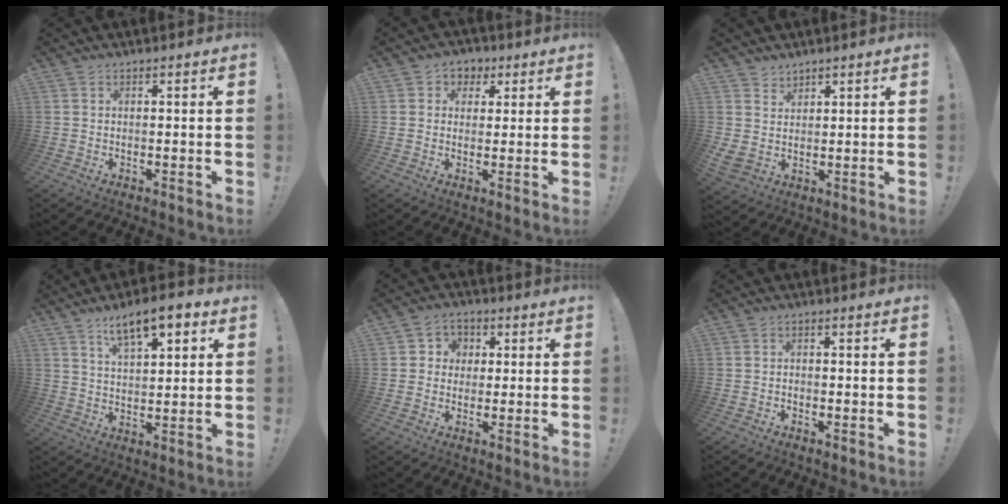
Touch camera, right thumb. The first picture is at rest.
{"total": 4.6, "force": [0.9, 4.4, 1.2], "torque": [-0.003, -0.002, 0.016]}
{"total": 5.1, "force": [2.9, 4.1, 0.8], "torque": [-0.020, -0.024, 0.062]}
{"total": 10.8, "force": [6.6, 4.1, 7.5], "torque": [-0.116, -0.026, 0.114]}
{"total": 5.4, "force": [0.1, 5.2, 1.2], "torque": [-0.014, 0.005, 0.003]}
{"total": 1.1, "force": [-1.0, 0.5, 0.2], "torque": [-0.014, 0.007, -0.016]}